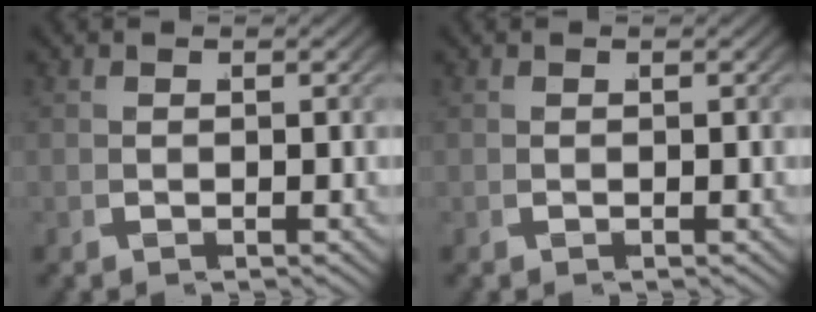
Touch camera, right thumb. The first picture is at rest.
{"total": 0.0}